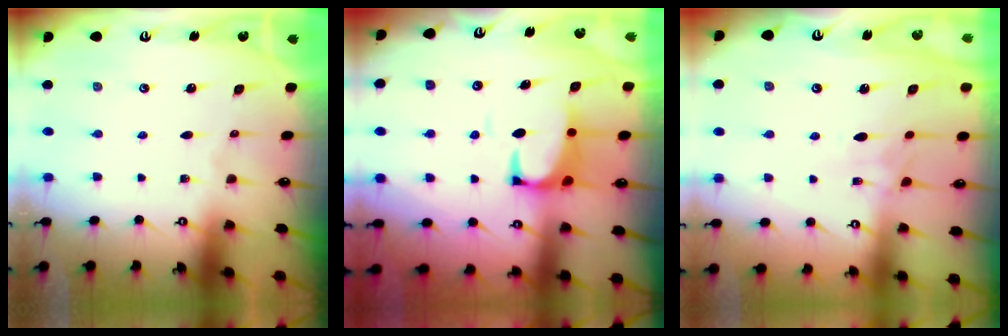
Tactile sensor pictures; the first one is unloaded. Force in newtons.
{"total": 2.5, "press": 2.3, "slide": 1.1}
{"total": 1.6, "press": 1.4, "slide": 0.8}